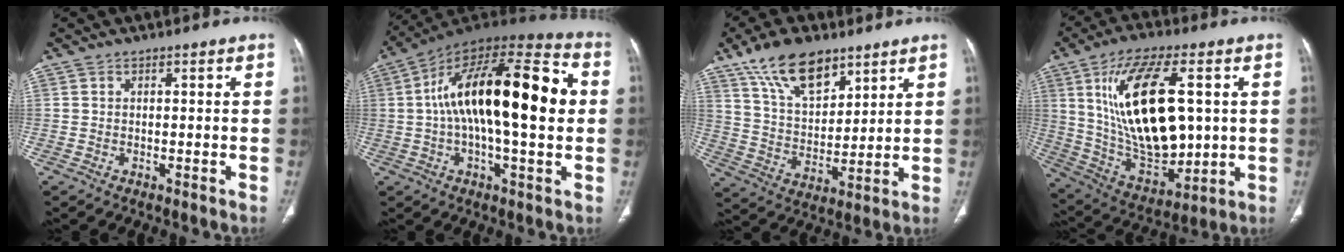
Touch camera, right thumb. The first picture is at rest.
{"total": 26.8, "force": [2.6, 10.0, 24.8], "torque": [-0.400, 0.034, 0.030]}
{"total": 15.1, "force": [9.9, 7.4, 8.7], "torque": [-0.122, -0.045, 0.185]}
{"total": 22.8, "force": [4.4, 10.7, 19.7], "torque": [-0.338, -0.015, 0.094]}